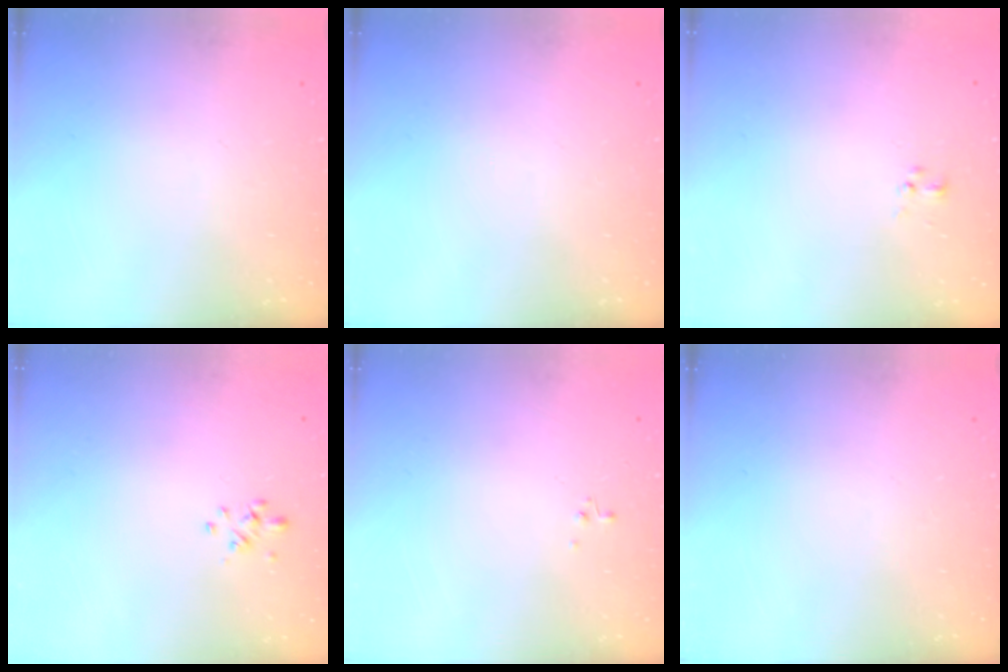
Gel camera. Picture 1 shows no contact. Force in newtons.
{"total": 0.0}
{"total": 1.4, "press": 1.3, "slide": 0.7}
{"total": 0.8, "press": 0.7, "slide": 0.5}
{"total": 0.9, "press": 0.8, "slide": 0.3}
{"total": 0.0}